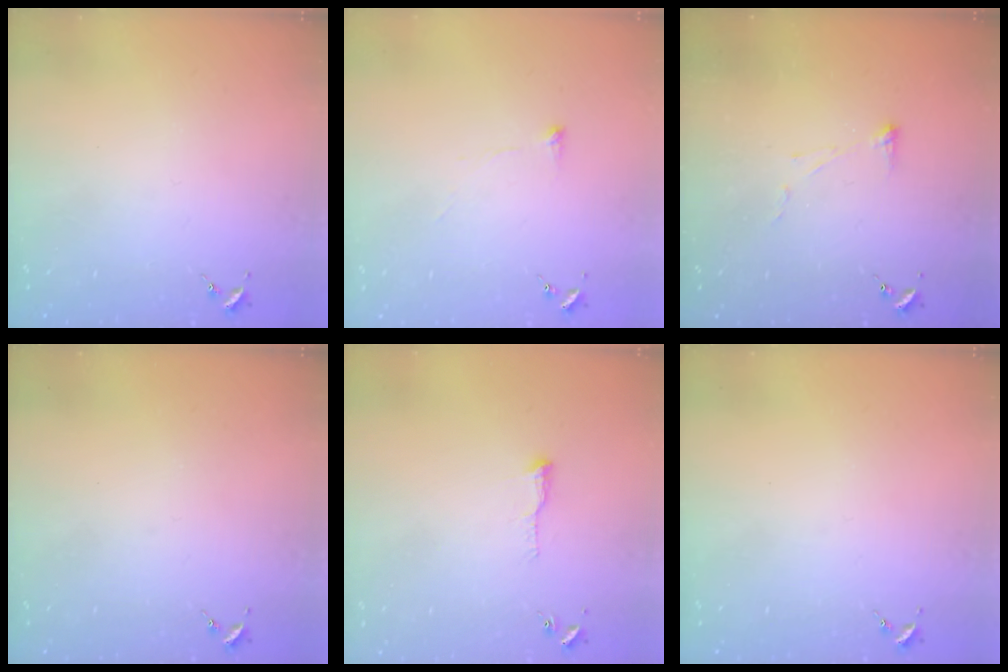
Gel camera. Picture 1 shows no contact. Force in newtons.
{"total": 6.5, "press": 6.4, "slide": 0.9}
{"total": 3.7, "press": 3.6, "slide": 0.6}
{"total": 0.0}
{"total": 6.8, "press": 6.7, "slide": 0.7}
{"total": 0.0}